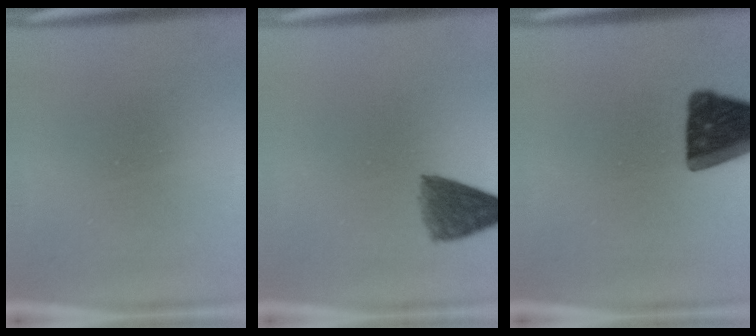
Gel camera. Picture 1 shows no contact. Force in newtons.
{"total": 5.5}
{"total": 16.9}